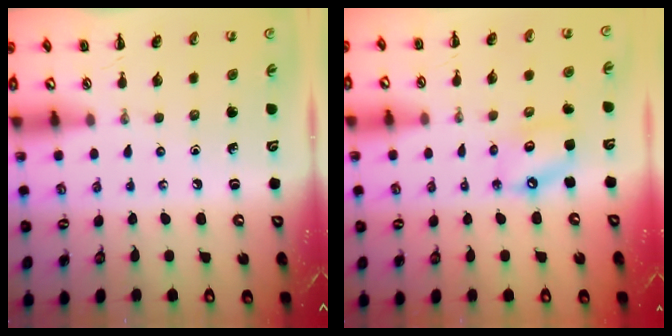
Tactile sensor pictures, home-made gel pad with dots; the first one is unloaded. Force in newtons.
{"total": 7.3, "press": 7.2, "slide": 1.4}